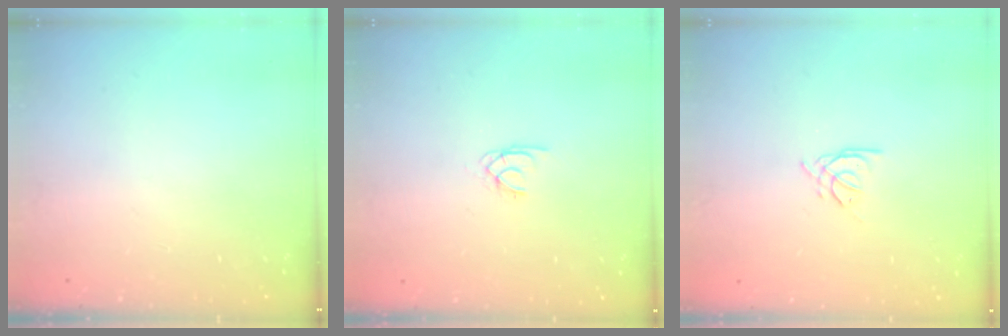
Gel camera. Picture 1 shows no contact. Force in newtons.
{"total": 1.5, "press": 1.4, "slide": 0.2}
{"total": 1.9, "press": 1.9, "slide": 0.4}